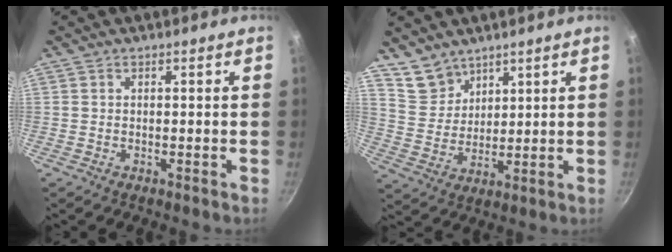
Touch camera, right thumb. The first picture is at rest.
{"total": 7.3, "force": [5.8, 4.3, 1.4], "torque": [-0.007, -0.024, 0.121]}